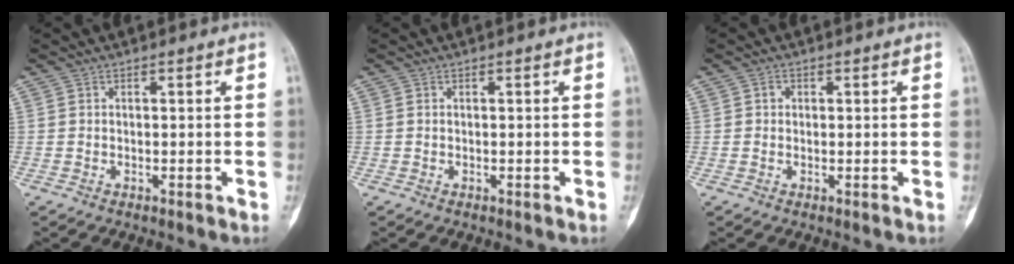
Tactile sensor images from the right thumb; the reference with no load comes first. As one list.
[{"total": 0.0}, {"total": 1.1, "force": [0.3, 1.0, 0.4], "torque": [0.001, 0.002, 0.003]}]